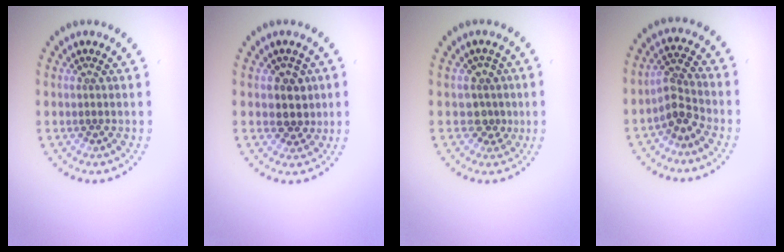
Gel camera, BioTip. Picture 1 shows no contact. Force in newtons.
{"total": 2.6, "press": 2.3, "slide": 1.1}
{"total": 2.1, "press": 1.6, "slide": 1.3}
{"total": 2.6, "press": 2.0, "slide": 1.7}